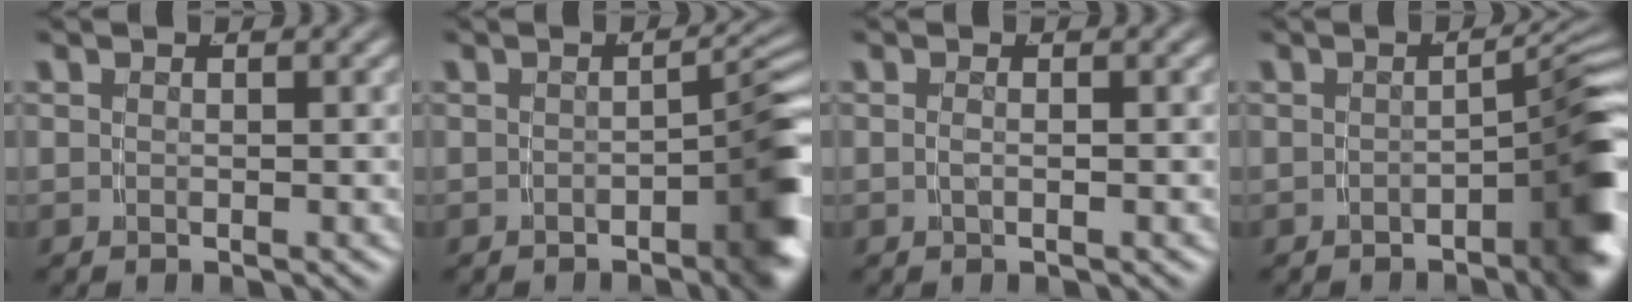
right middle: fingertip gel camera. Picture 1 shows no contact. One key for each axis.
{"total": 4.4, "fx": -1.9, "fy": 1.1, "fz": 3.9, "tx": -0.041, "ty": 0.001, "tz": -0.031}
{"total": 0.8, "fx": -0.3, "fy": -0.5, "fz": 0.5, "tx": -0.013, "ty": -0.004, "tz": 0.000}
{"total": 5.9, "fx": -2.2, "fy": 1.5, "fz": 5.2, "tx": -0.048, "ty": 0.005, "tz": -0.037}